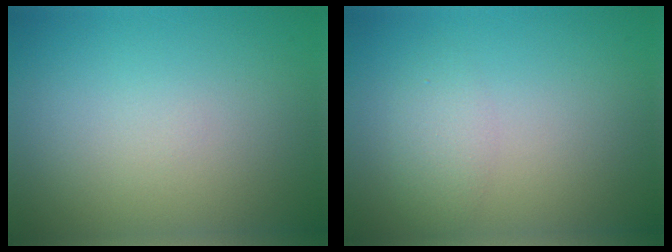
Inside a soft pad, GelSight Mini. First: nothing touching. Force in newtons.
{"total": 1.8, "press": 1.8, "slide": 0.1}